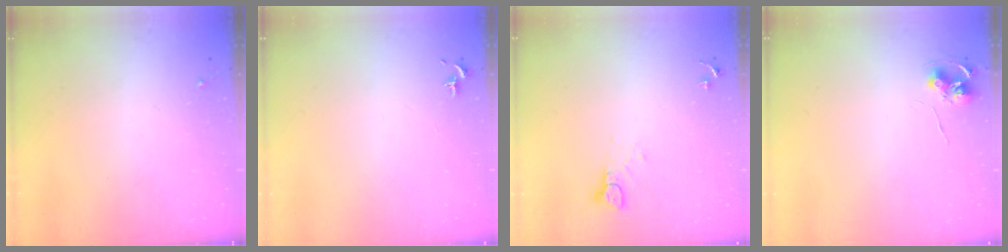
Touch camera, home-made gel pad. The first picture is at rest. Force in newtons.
{"total": 0.8, "press": 0.7, "slide": 0.3}
{"total": 3.1, "press": 3.1, "slide": 0.1}
{"total": 7.9, "press": 7.9, "slide": 0.5}